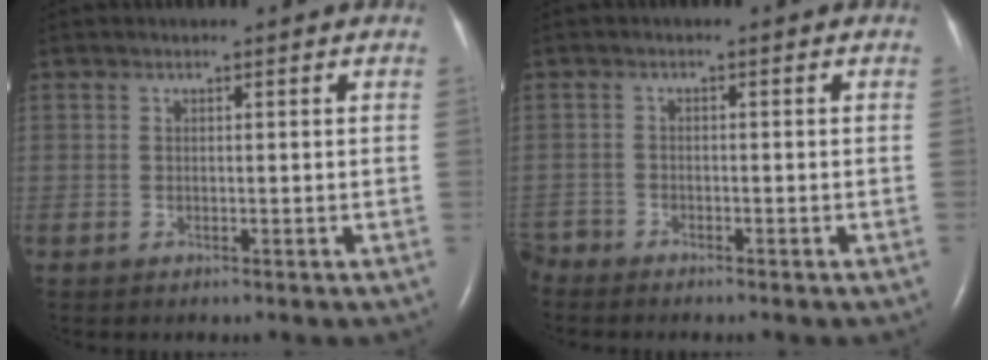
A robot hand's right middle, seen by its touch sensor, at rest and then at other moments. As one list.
[{"total": 2.2, "force": [-2.1, 0.1, -0.2], "torque": [0.007, -0.009, -0.041]}]